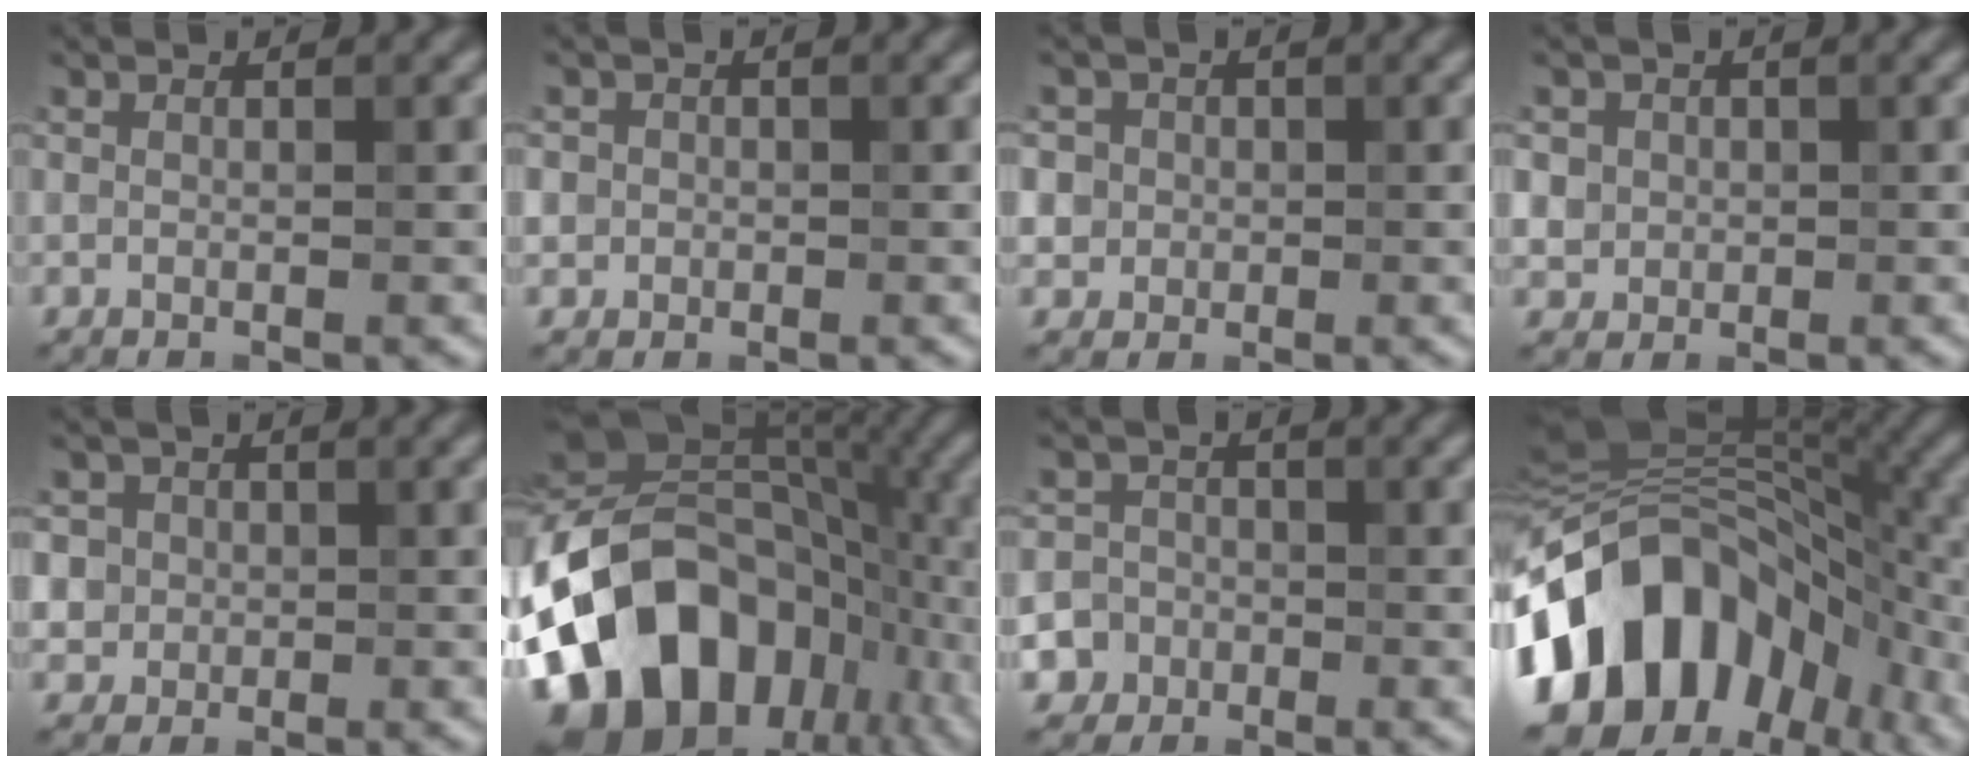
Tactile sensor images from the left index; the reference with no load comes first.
{"total": 1.8, "force": [0.1, 1.8, 0.3], "torque": [0.015, 0.003, -0.006]}
{"total": 4.0, "force": [0.8, 3.7, 1.1], "torque": [-0.006, 0.023, 0.002]}
{"total": 2.6, "force": [0.5, 2.4, 0.7], "torque": [-0.005, 0.005, 0.016]}
{"total": 4.5, "force": [1.0, 4.2, 1.3], "torque": [-0.017, 0.027, 0.004]}
{"total": 17.0, "force": [-6.4, 11.7, 10.5], "torque": [-0.188, -0.006, -0.119]}
{"total": 5.7, "force": [-2.8, 4.9, 0.7], "torque": [0.005, -0.006, -0.068]}
{"total": 15.2, "force": [-5.3, 11.0, 9.1], "torque": [-0.149, 0.004, -0.103]}